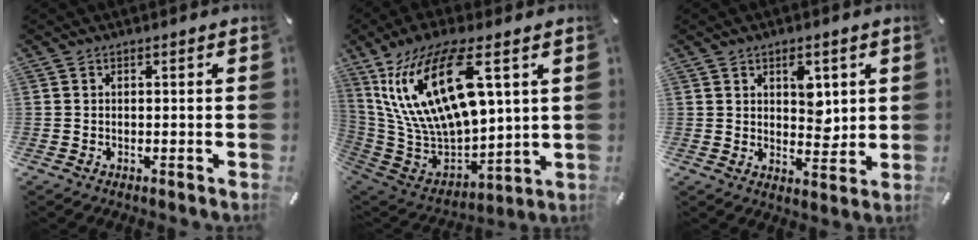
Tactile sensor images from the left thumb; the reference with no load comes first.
{"total": 23.2, "force": [9.6, 10.1, 18.5], "torque": [-0.389, -0.038, 0.159]}
{"total": 6.3, "force": [2.4, 4.3, 3.9], "torque": [-0.030, -0.017, 0.033]}